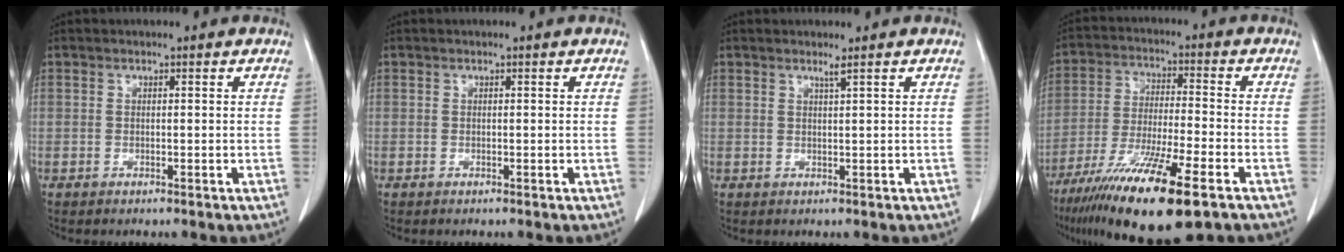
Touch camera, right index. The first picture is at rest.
{"total": 0.0}
{"total": 0.9, "force": [0.6, -0.4, 0.5], "torque": [-0.020, -0.010, 0.016]}
{"total": 16.8, "force": [-10.4, 1.3, 13.1], "torque": [-0.235, -0.048, -0.183]}